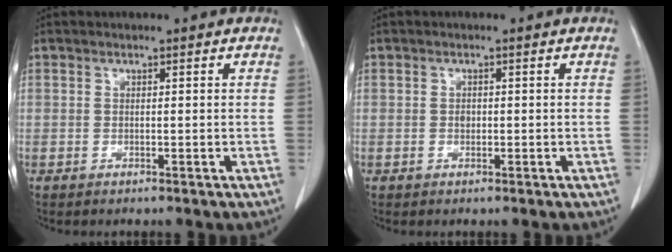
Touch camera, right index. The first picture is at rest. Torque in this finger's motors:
{"motor_torque": [0.12, -0.09, 0.08, 0.03]}